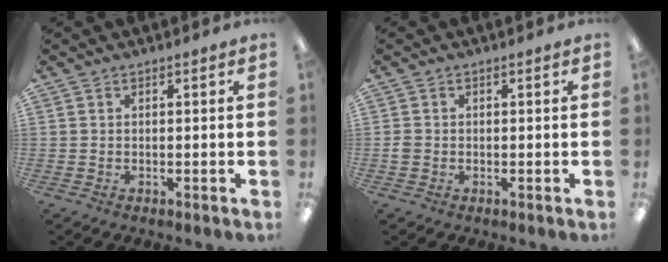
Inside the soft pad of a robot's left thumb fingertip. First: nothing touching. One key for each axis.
{"total": 1.3, "fx": -0.2, "fy": 1.1, "fz": 0.7, "tx": -0.012, "ty": 0.003, "tz": -0.004}